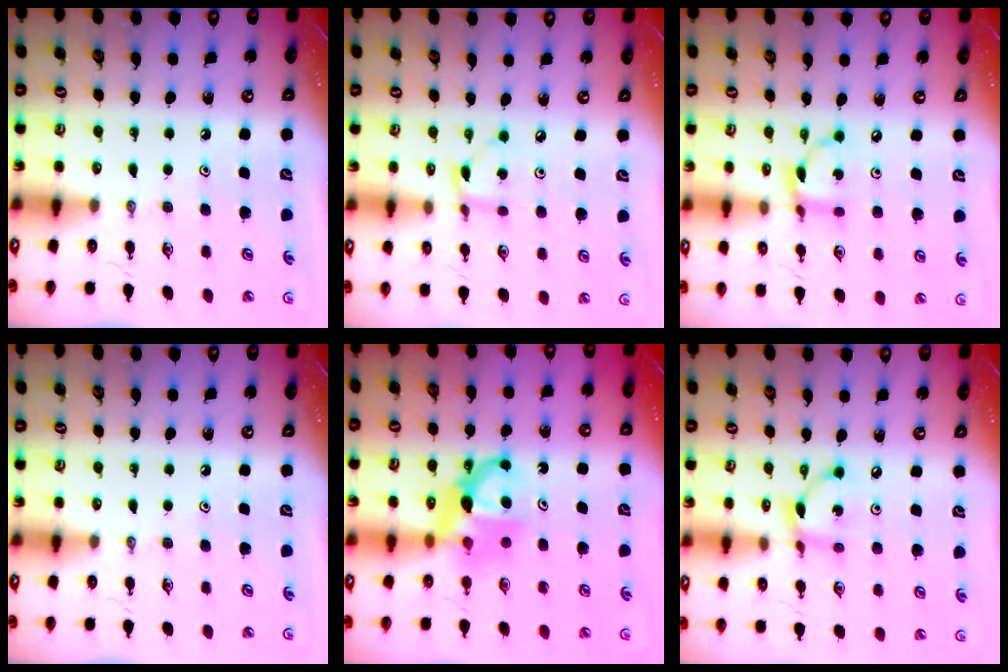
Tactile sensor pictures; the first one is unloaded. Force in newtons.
{"total": 4.0, "press": 4.0, "slide": 0.0}
{"total": 7.4, "press": 7.4, "slide": 0.1}
{"total": 0.0}
{"total": 7.3, "press": 7.3, "slide": 0.5}
{"total": 6.5, "press": 6.5, "slide": 0.1}